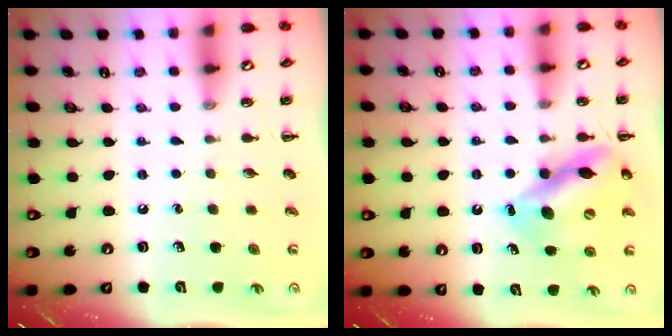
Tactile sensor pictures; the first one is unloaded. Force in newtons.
{"total": 12.7, "press": 12.3, "slide": 3.2}